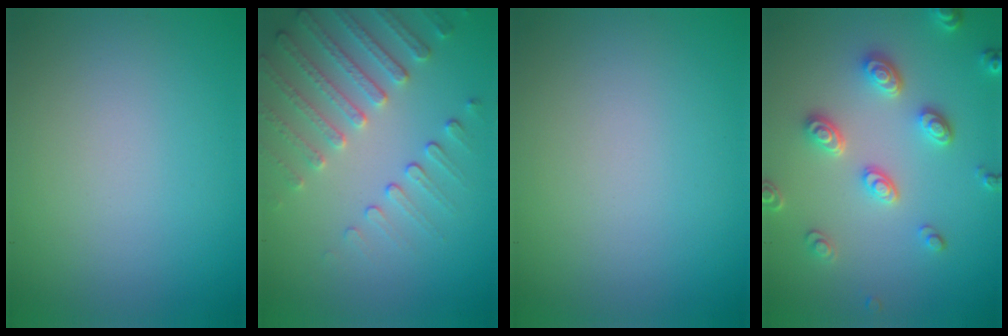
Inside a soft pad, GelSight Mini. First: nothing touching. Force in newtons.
{"total": 4.7, "press": 3.6, "slide": 3.0}
{"total": 0.0}
{"total": 3.5, "press": 3.2, "slide": 1.4}